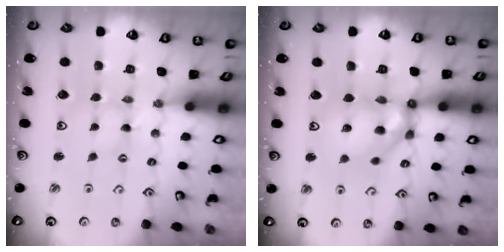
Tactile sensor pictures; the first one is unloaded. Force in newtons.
{"total": 12.7, "press": 12.6, "slide": 1.4}